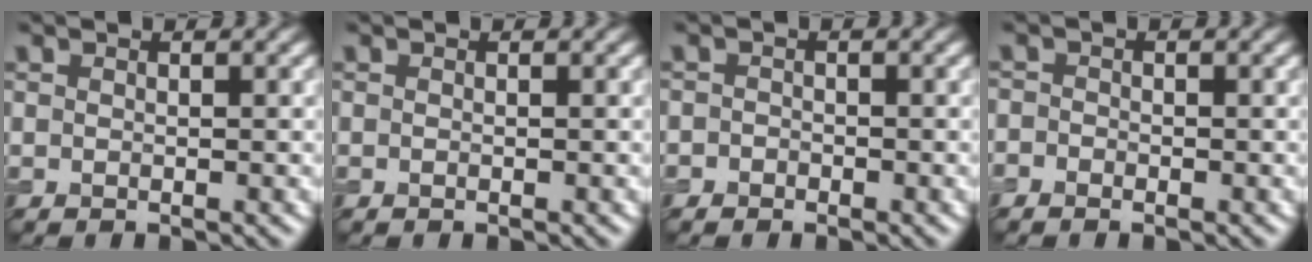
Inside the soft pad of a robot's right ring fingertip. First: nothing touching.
{"total": 0.0}
{"total": 1.1, "force": [-0.7, 0.8, 0.1], "torque": [0.010, -0.001, -0.018]}
{"total": 1.1, "force": [-0.8, 0.7, 0.2], "torque": [0.002, -0.001, -0.021]}